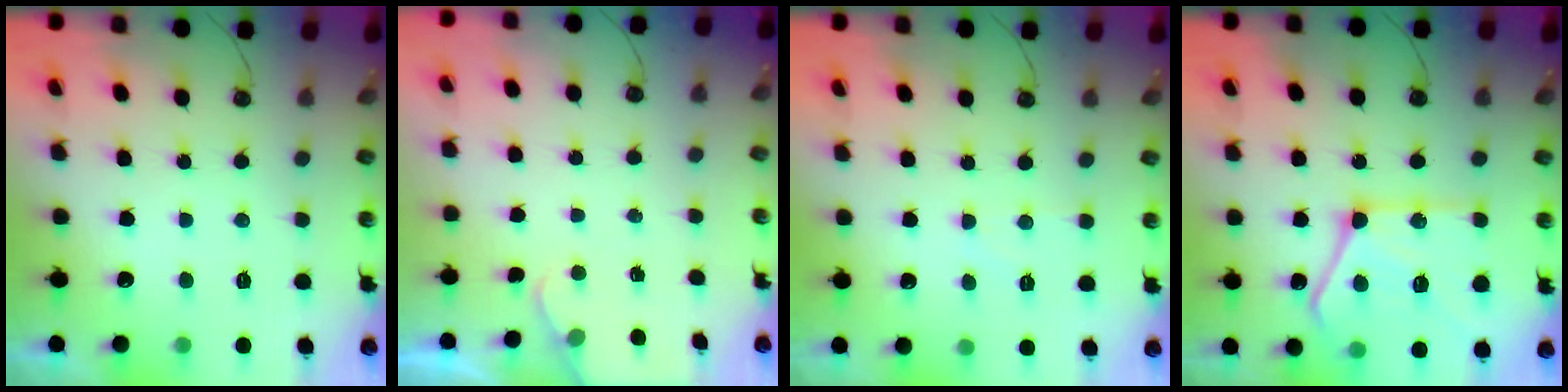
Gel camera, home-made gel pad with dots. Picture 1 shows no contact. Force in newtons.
{"total": 1.7, "press": 1.7, "slide": 0.3}
{"total": 5.3, "press": 5.3, "slide": 0.5}
{"total": 21.9, "press": 21.8, "slide": 2.5}